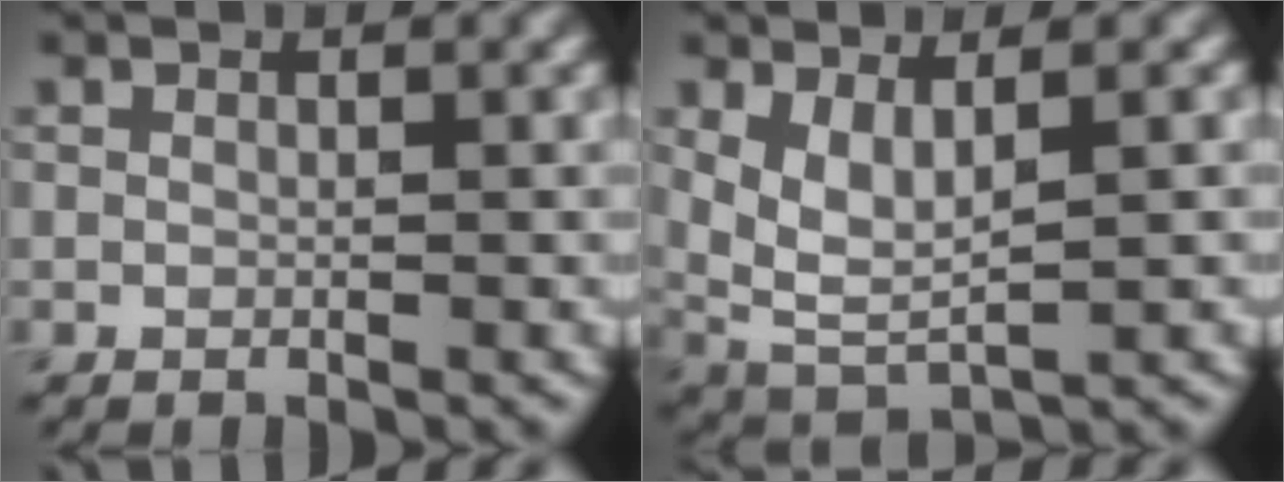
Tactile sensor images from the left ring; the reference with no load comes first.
{"total": 4.0, "force": [1.1, 1.6, 3.5], "torque": [-0.079, -0.013, 0.029]}